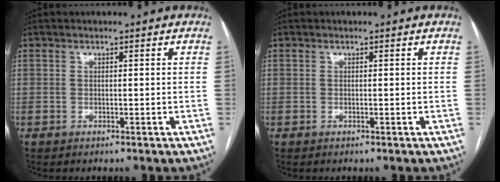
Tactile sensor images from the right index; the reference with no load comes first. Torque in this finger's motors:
{"motor_torque": [0.00, 0.00, 0.02, 0.01]}